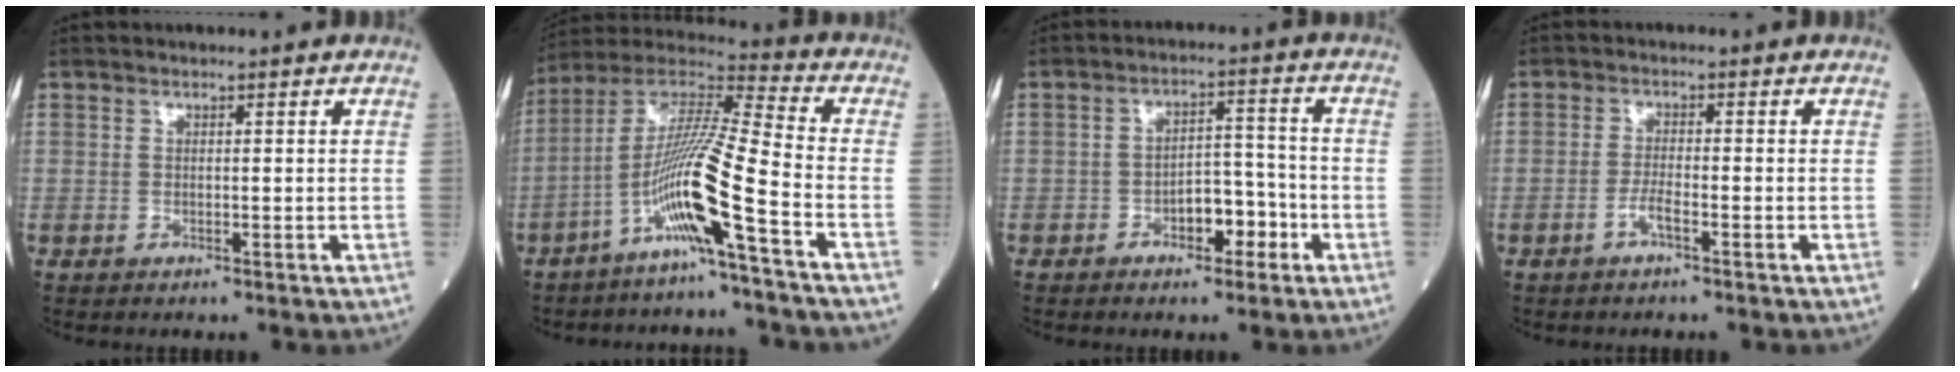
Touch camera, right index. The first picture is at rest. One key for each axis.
{"total": 13.2, "fx": -5.8, "fy": -1.2, "fz": 11.8, "tx": -0.235, "ty": 0.002, "tz": -0.120}
{"total": 5.4, "fx": -2.7, "fy": 2.6, "fz": 3.9, "tx": -0.055, "ty": 0.019, "tz": -0.045}
{"total": 2.3, "fx": -1.3, "fy": 0.1, "fz": 1.9, "tx": -0.041, "ty": -0.001, "tz": -0.028}